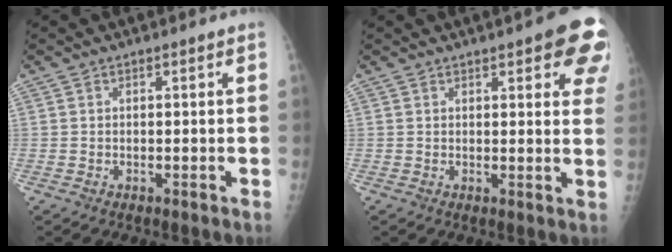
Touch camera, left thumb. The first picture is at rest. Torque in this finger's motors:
{"motor_torque": [1.58, 1.39, 0.58, -0.42, 0.01]}